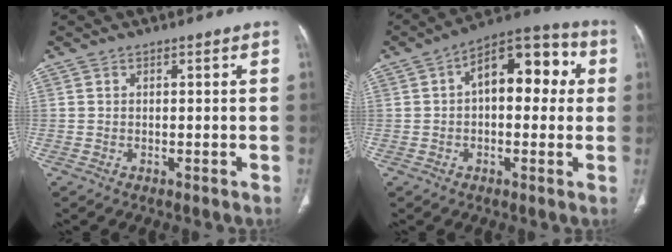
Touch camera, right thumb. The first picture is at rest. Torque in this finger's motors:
{"motor_torque": [0.58, 3.11, 1.64, -0.14, 0.10]}